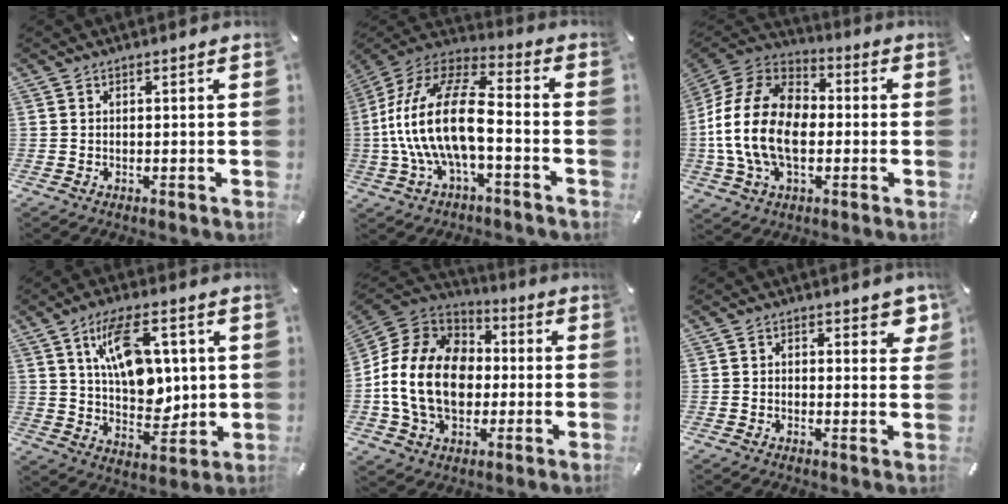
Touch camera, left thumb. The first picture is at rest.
{"total": 20.8, "force": [-3.8, 9.2, 18.3], "torque": [-0.379, 0.017, -0.067]}
{"total": 18.4, "force": [-3.4, 12.8, 12.9], "torque": [-0.284, 0.031, -0.065]}
{"total": 14.4, "force": [5.0, 8.3, 10.7], "torque": [-0.178, -0.010, 0.086]}
{"total": 18.5, "force": [-2.1, 14.1, 11.8], "torque": [-0.275, 0.018, -0.042]}
{"total": 3.8, "force": [1.4, 2.2, 2.8], "torque": [-0.019, -0.007, 0.016]}